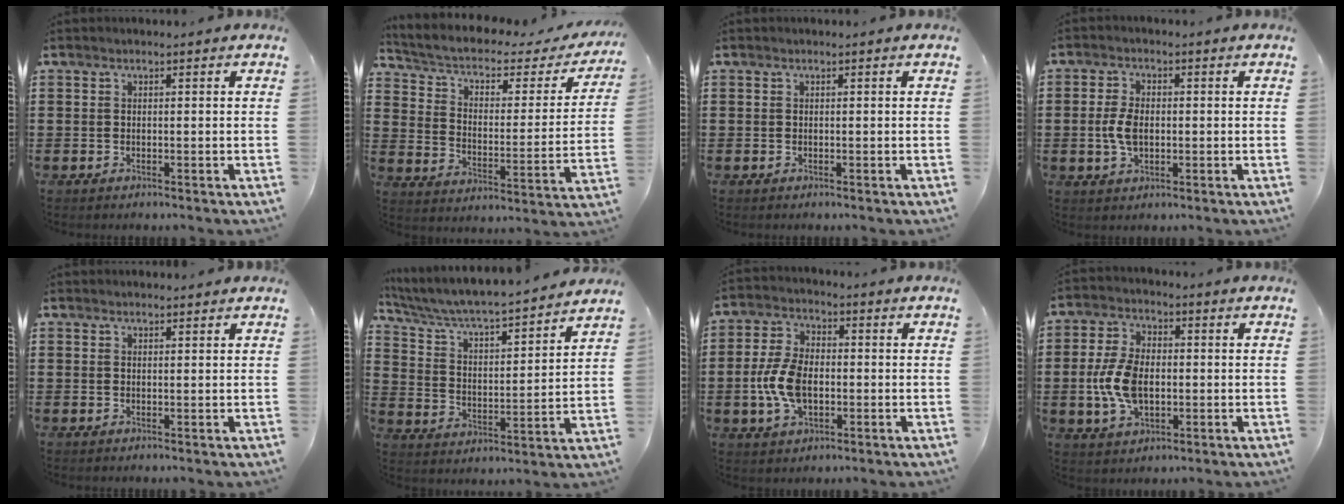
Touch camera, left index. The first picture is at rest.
{"total": 3.7, "force": [1.8, 1.8, 2.6], "torque": [-0.065, -0.019, 0.021]}
{"total": 0.0}
{"total": 4.7, "force": [-0.2, 2.6, 4.0], "torque": [-0.098, -0.002, -0.009]}
{"total": 0.9, "force": [0.9, 0.1, 0.2], "torque": [-0.005, -0.002, 0.018]}
{"total": 5.0, "force": [4.7, 0.2, 1.9], "torque": [-0.061, -0.043, 0.070]}
{"total": 8.3, "force": [-1.2, 4.8, 6.6], "torque": [-0.157, 0.000, -0.029]}
{"total": 8.6, "force": [-0.8, 5.1, 6.9], "torque": [-0.166, 0.002, -0.021]}